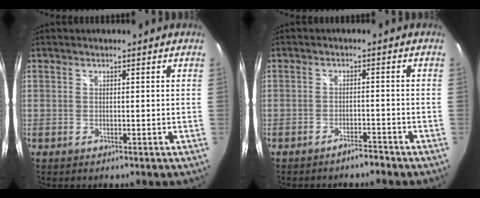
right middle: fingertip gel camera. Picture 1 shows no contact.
{"total": 2.0, "force": [-1.9, 0.3, 0.5], "torque": [-0.017, -0.002, -0.028]}